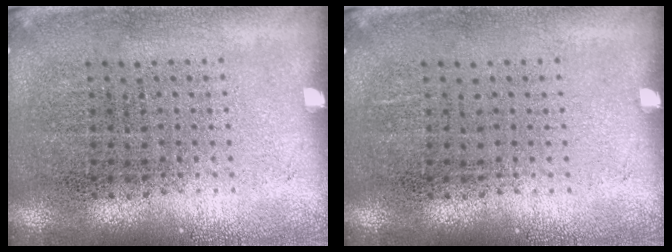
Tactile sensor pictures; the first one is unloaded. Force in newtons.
{"total": 0.0}